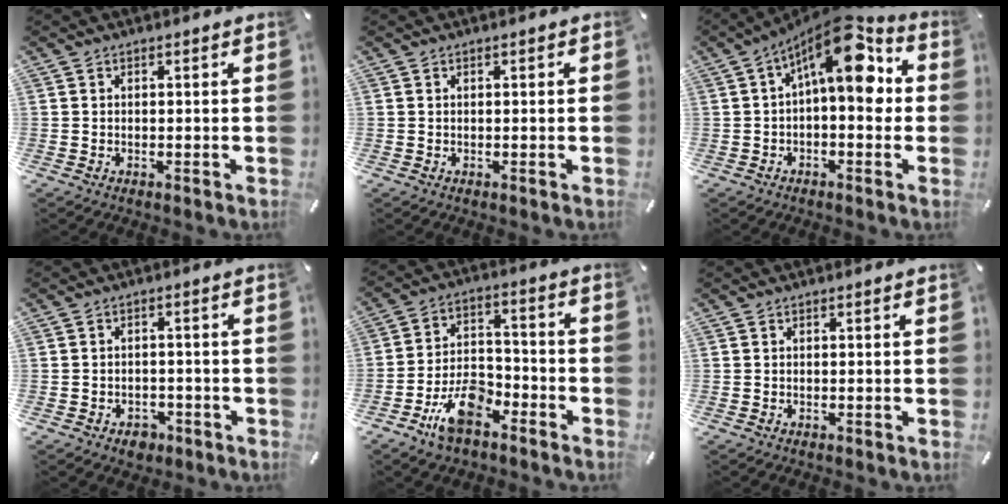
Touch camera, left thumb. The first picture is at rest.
{"total": 0.0}
{"total": 14.2, "force": [5.1, 6.2, 11.7], "torque": [-0.182, -0.036, 0.082]}
{"total": 3.6, "force": [-2.0, 2.6, 1.4], "torque": [-0.021, 0.009, -0.036]}
{"total": 12.0, "force": [-7.4, 6.2, 7.1], "torque": [-0.127, 0.047, -0.130]}
{"total": 0.0}